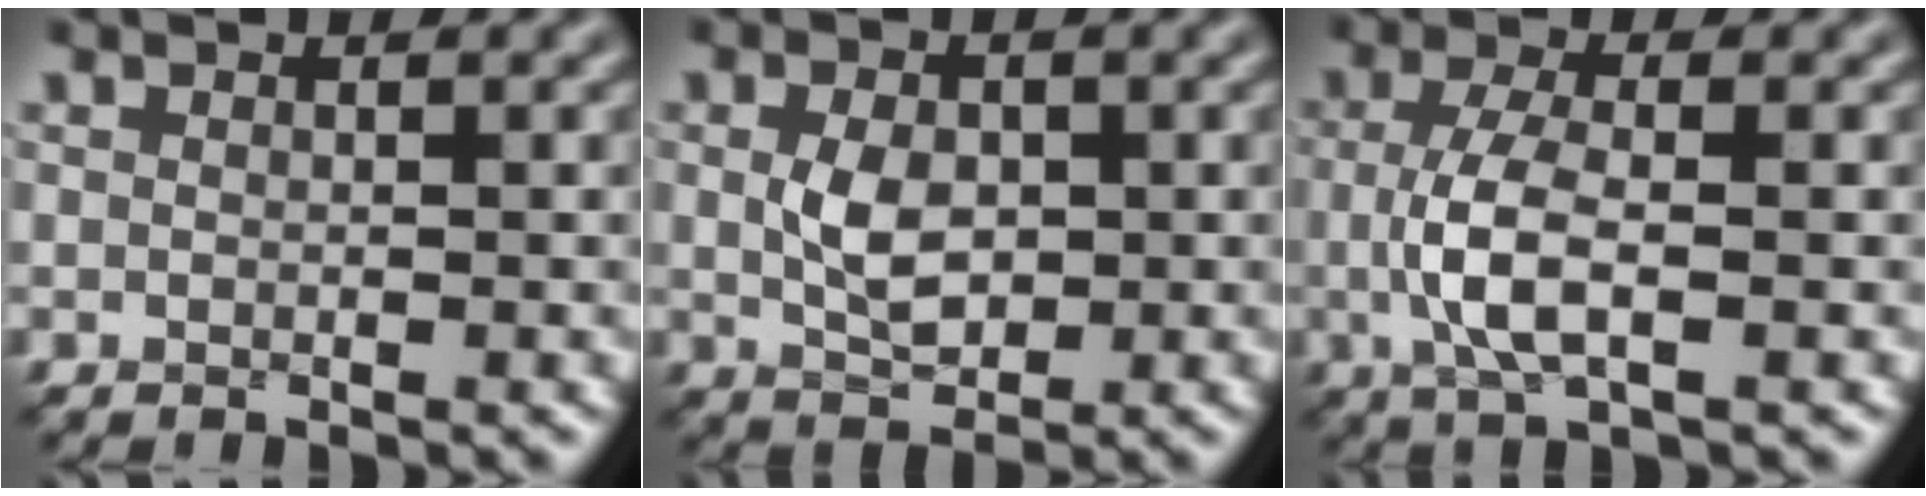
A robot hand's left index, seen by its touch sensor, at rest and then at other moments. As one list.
[{"total": 3.3, "force": [0.0, 2.1, 2.6], "torque": [-0.057, -0.001, -0.002]}, {"total": 4.3, "force": [-0.6, 1.5, 4.0], "torque": [-0.098, -0.002, -0.017]}]